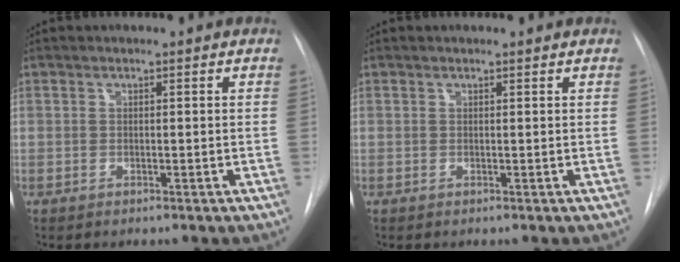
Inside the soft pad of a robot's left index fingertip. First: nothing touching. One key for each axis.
{"total": 0.9, "fx": 0.8, "fy": 0.3, "fz": 0.2, "tx": -0.011, "ty": 0.009, "tz": 0.005}